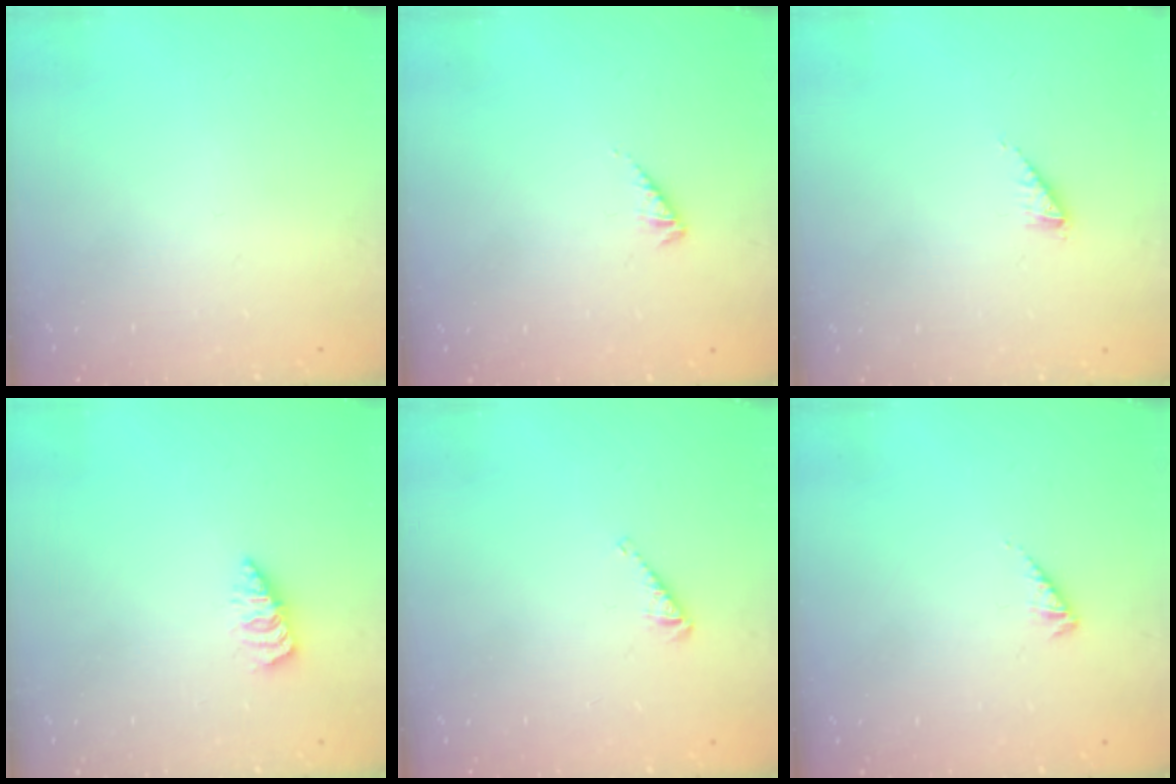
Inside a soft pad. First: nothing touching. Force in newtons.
{"total": 1.9, "press": 1.9, "slide": 0.4}
{"total": 2.1, "press": 2.1, "slide": 0.2}
{"total": 2.8, "press": 2.7, "slide": 0.3}
{"total": 2.6, "press": 2.6, "slide": 0.1}
{"total": 1.9, "press": 1.9, "slide": 0.4}